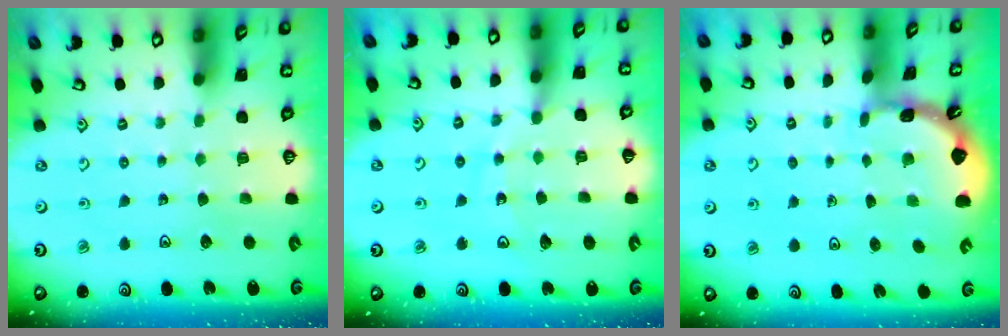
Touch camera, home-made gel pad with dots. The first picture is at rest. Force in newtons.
{"total": 11.6, "press": 11.5, "slide": 1.3}
{"total": 1.6, "press": 1.6, "slide": 0.2}